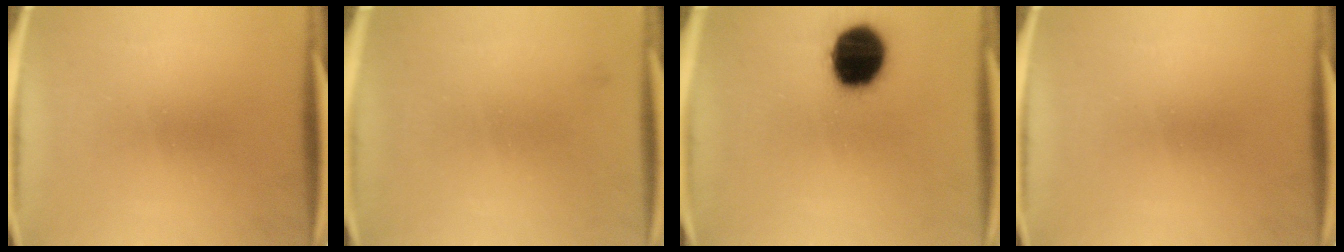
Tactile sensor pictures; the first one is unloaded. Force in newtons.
{"total": 1.1}
{"total": 17.9}
{"total": 0.0}